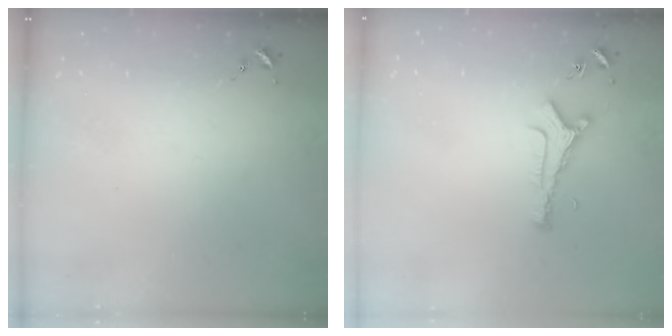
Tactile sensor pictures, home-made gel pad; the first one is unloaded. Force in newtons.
{"total": 5.1, "press": 5.0, "slide": 0.7}